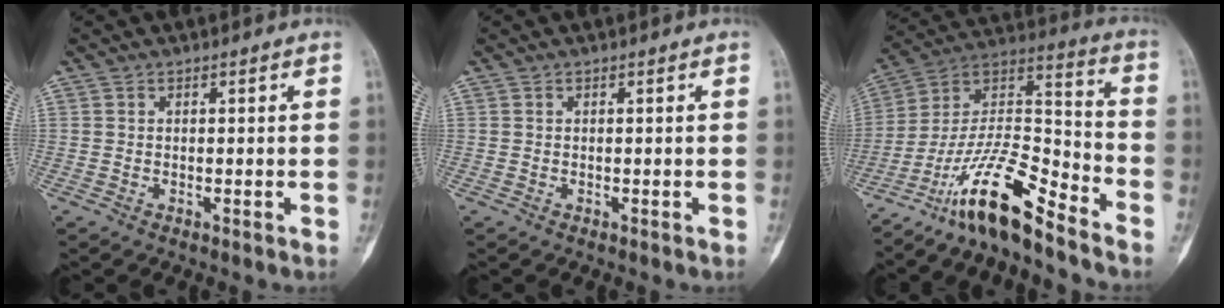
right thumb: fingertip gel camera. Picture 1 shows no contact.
{"total": 0.0}
{"total": 16.2, "force": [-12.4, 3.3, 9.9], "torque": [-0.184, 0.100, -0.227]}